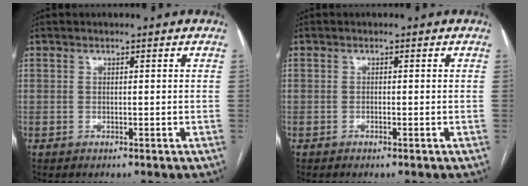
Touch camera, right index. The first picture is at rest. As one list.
[{"total": 0.6, "force": [-0.4, 0.0, 0.4], "torque": [-0.008, 0.000, -0.007]}]